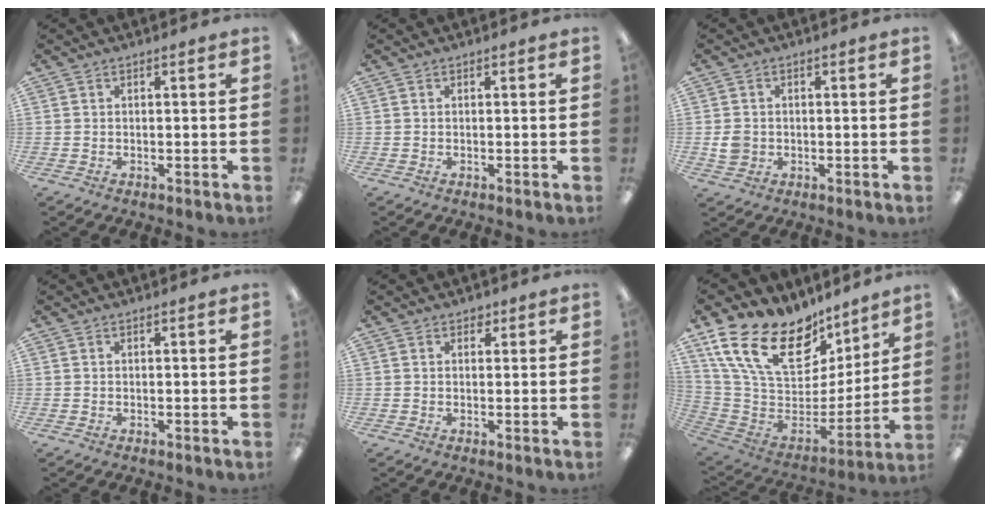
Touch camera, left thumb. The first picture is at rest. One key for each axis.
{"total": 0.0}
{"total": 3.5, "fx": -0.1, "fy": 3.2, "fz": 1.5, "tx": -0.019, "ty": 0.003, "tz": -0.002}
{"total": 0.0}
{"total": 1.5, "fx": 0.9, "fy": 1.1, "fz": 0.5, "tx": -0.010, "ty": 0.003, "tz": 0.017}
{"total": 22.6, "fx": 14.5, "fy": 12.4, "fz": 12.2, "tx": -0.227, "ty": -0.093, "tz": 0.270}